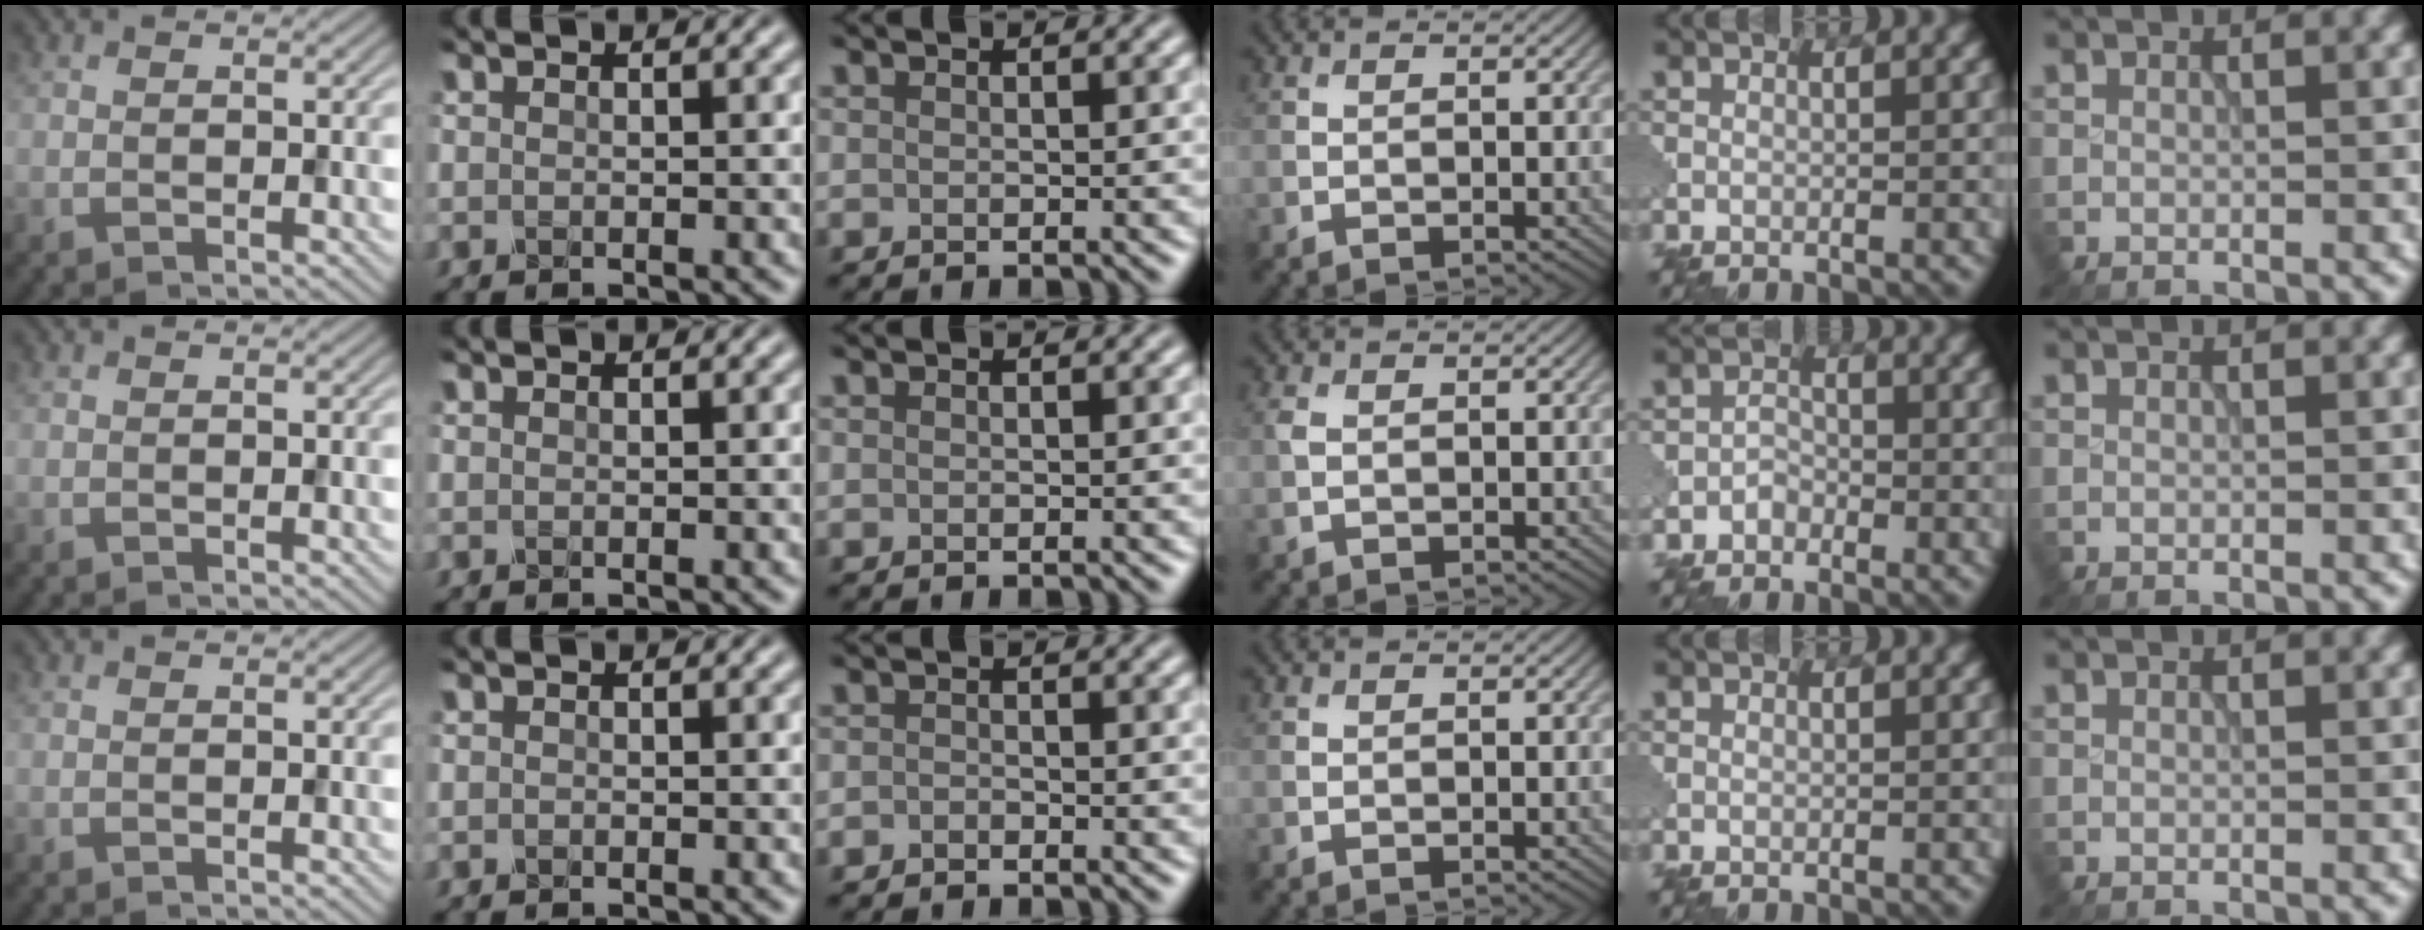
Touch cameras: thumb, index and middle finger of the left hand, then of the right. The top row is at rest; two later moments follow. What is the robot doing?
{"motion": "insert", "object": "pin"}